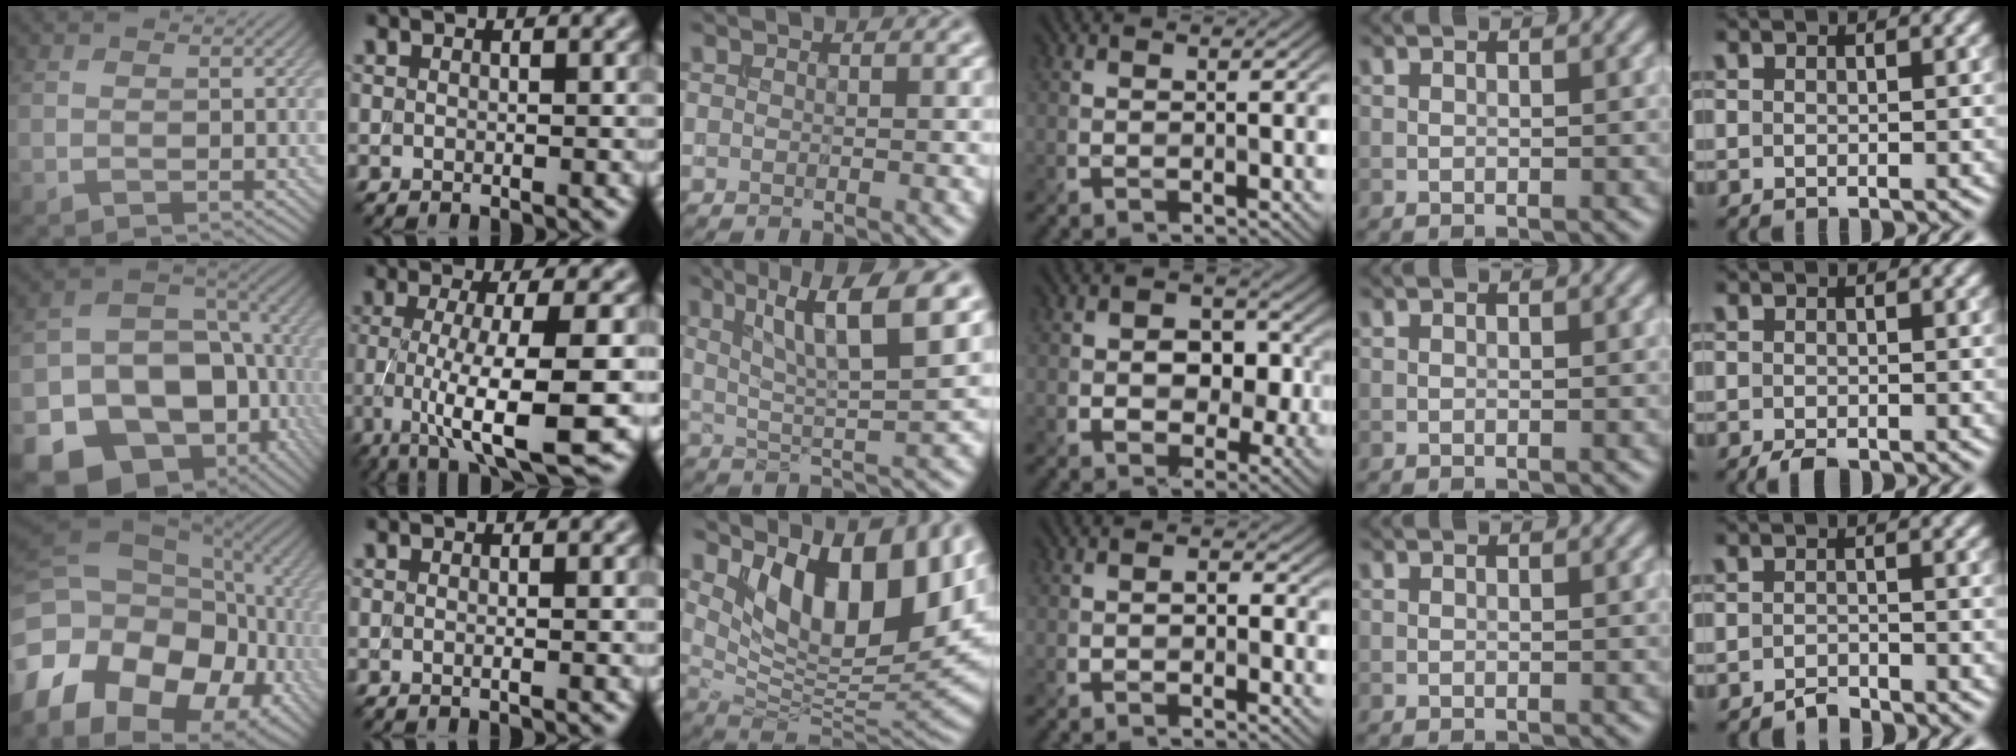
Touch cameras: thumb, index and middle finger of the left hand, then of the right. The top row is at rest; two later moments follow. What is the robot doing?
{"motion": "insert", "object": "backpack"}